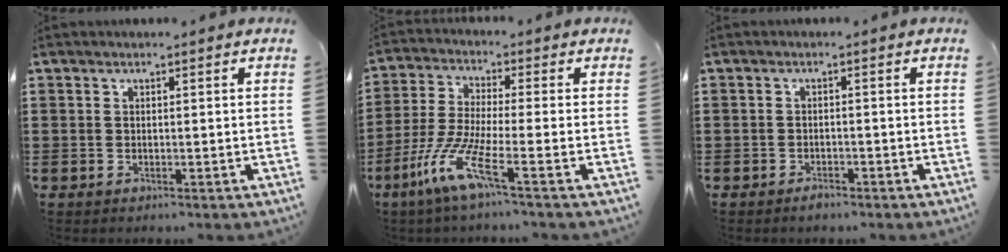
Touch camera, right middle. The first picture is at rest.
{"total": 8.7, "force": [-4.5, 1.1, 7.4], "torque": [-0.184, -0.018, -0.095]}
{"total": 1.3, "force": [-1.2, 0.5, 0.4], "torque": [-0.010, -0.001, -0.024]}